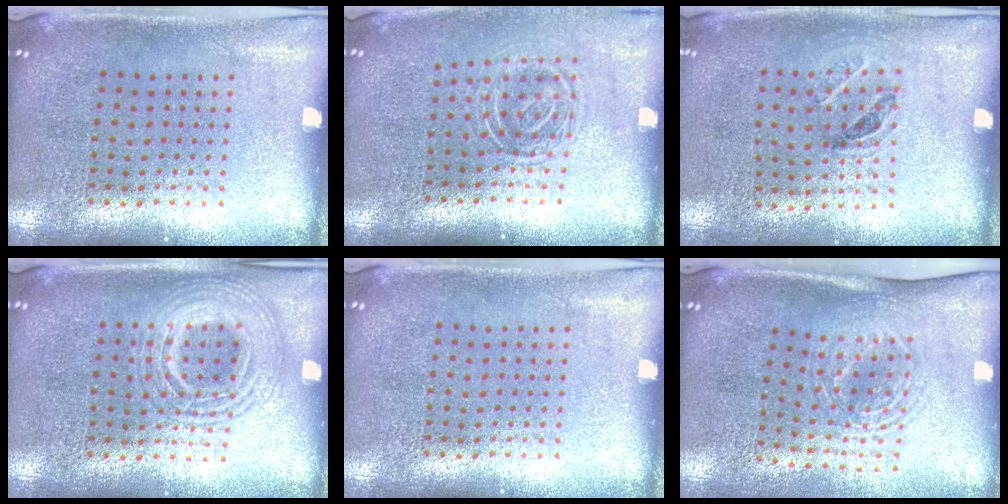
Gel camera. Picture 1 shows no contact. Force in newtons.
{"total": 1.7, "press": 1.2, "slide": 1.2}
{"total": 1.1, "press": 0.7, "slide": 0.9}
{"total": 2.6, "press": 2.6, "slide": 0.2}
{"total": 0.0}
{"total": 1.7, "press": 1.3, "slide": 1.1}